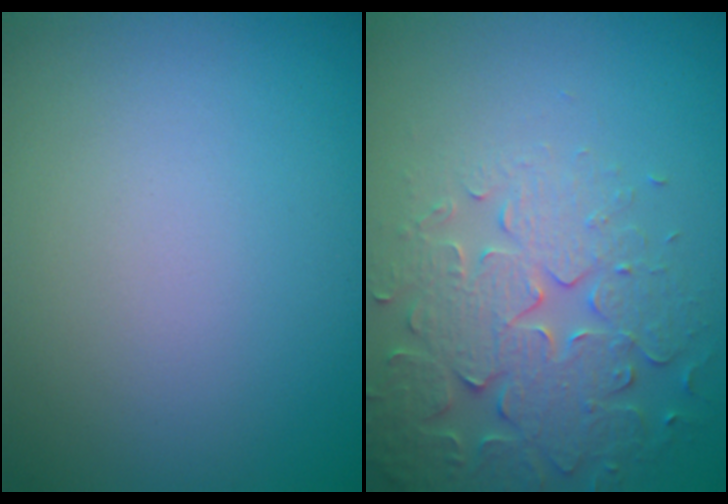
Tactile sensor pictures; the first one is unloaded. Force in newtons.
{"total": 4.6, "press": 4.5, "slide": 0.8}